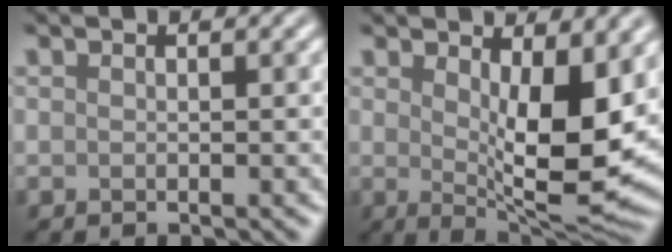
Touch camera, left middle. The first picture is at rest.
{"total": 8.8, "force": [1.4, 2.9, 8.2], "torque": [-0.129, -0.019, 0.029]}